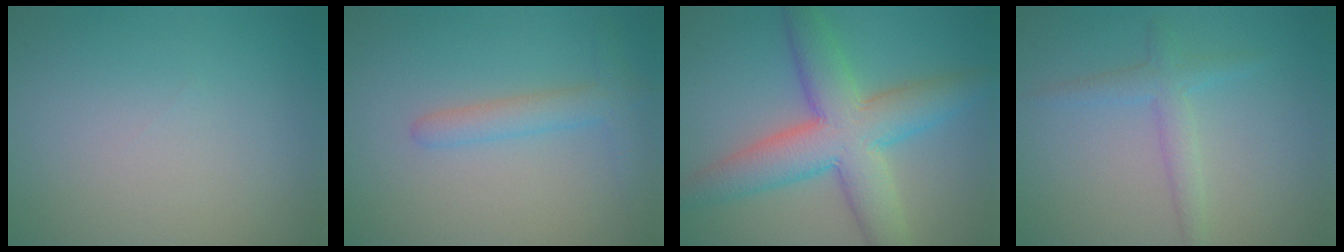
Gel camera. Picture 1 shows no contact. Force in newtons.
{"total": 2.5, "press": 2.5, "slide": 0.2}
{"total": 8.5, "press": 8.5, "slide": 0.3}
{"total": 2.2, "press": 2.2, "slide": 0.1}